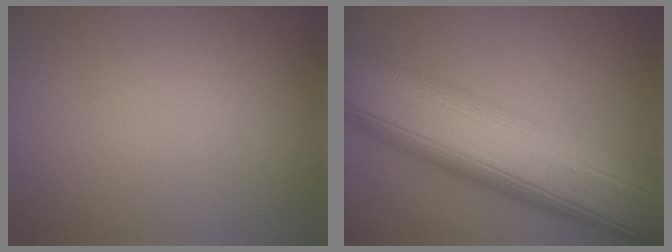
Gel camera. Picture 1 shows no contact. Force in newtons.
{"total": 13.4, "press": 13.4, "slide": 0.2}